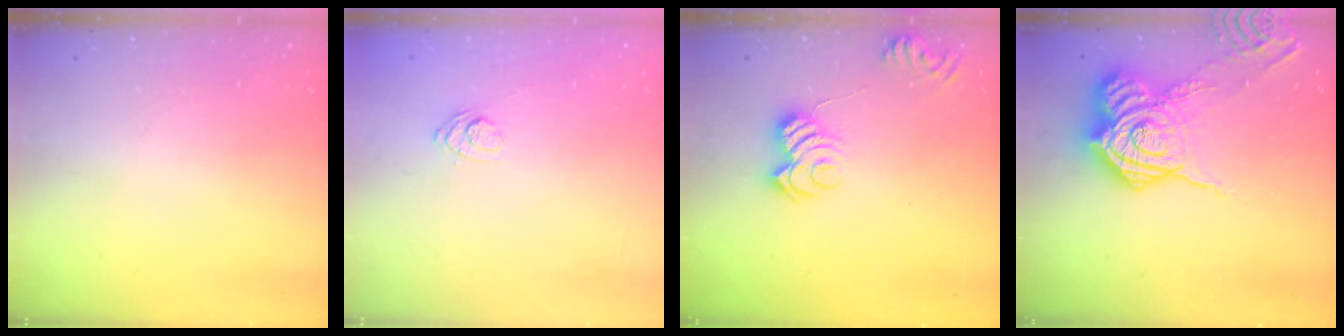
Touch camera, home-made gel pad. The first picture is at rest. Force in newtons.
{"total": 8.2, "press": 8.0, "slide": 1.5}
{"total": 9.6, "press": 9.6, "slide": 0.4}
{"total": 20.6, "press": 20.6, "slide": 1.6}